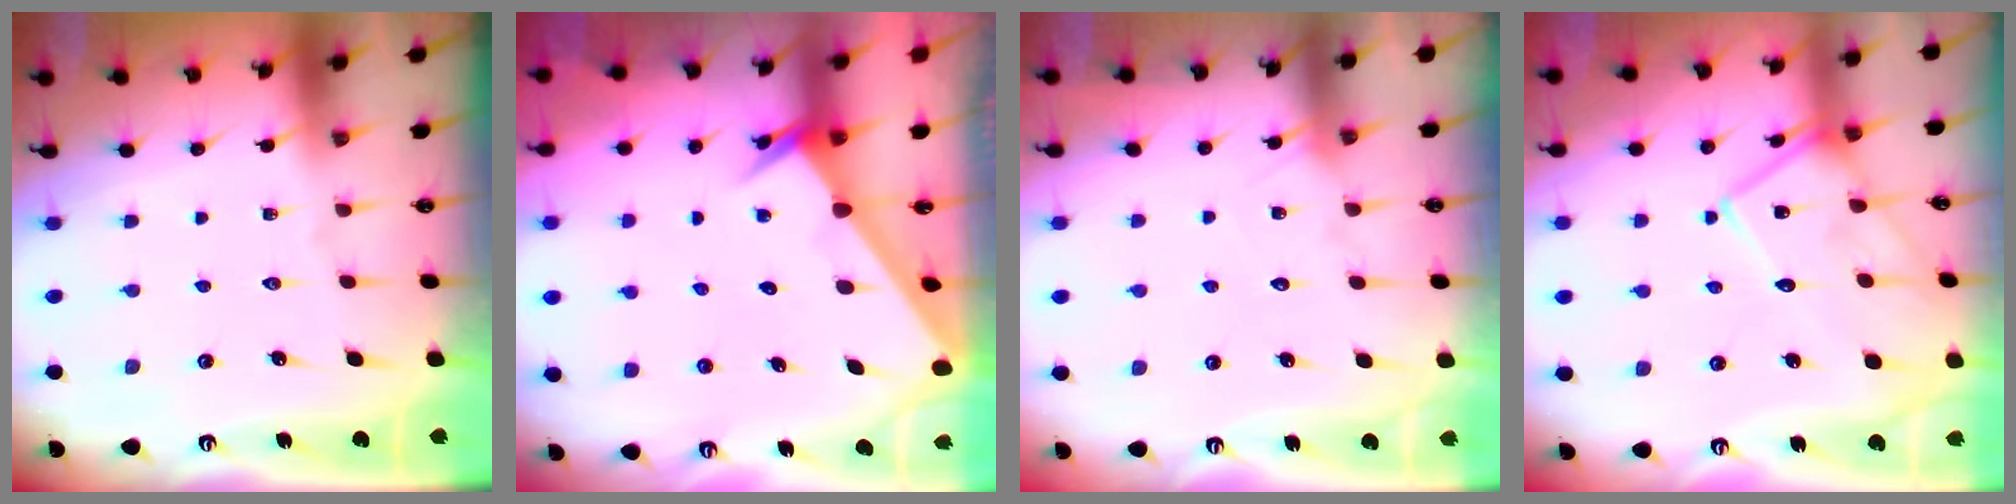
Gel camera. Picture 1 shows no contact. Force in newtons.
{"total": 2.7, "press": 2.7, "slide": 0.2}
{"total": 5.0, "press": 5.0, "slide": 0.5}
{"total": 13.2, "press": 13.2, "slide": 0.7}